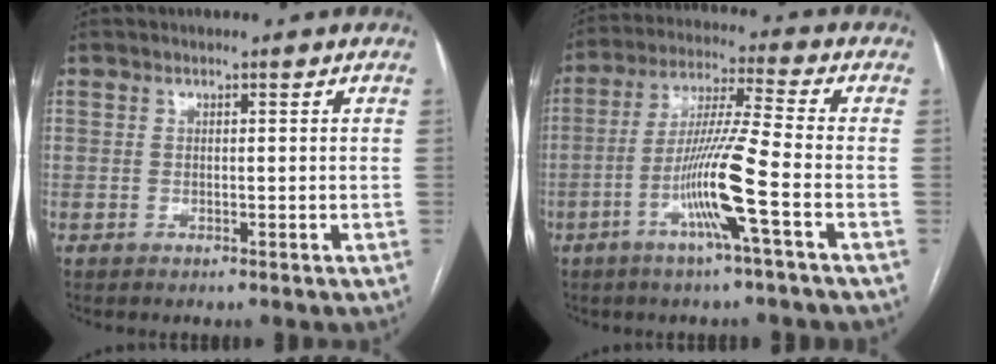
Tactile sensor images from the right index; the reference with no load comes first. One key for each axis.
{"total": 11.0, "fx": -4.2, "fy": -1.3, "fz": 10.1, "tx": -0.199, "ty": -0.003, "tz": -0.083}